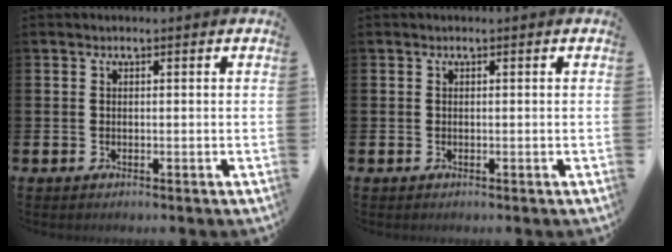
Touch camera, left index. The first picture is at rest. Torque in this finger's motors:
{"motor_torque": [-0.06, -0.06, 0.00, 0.00]}